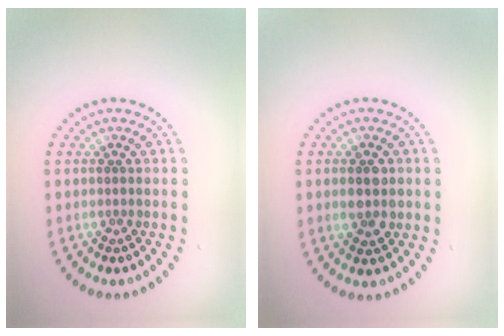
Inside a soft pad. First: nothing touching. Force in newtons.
{"total": 2.3, "press": 2.3, "slide": 0.1}